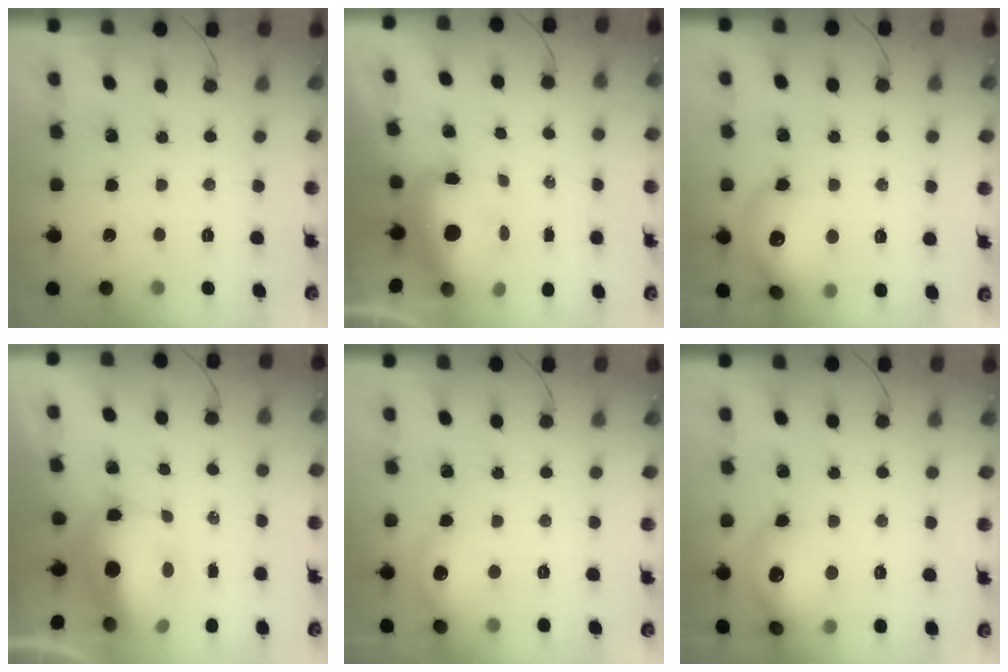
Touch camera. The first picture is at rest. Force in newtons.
{"total": 11.0, "press": 10.7, "slide": 2.6}
{"total": 15.5, "press": 15.4, "slide": 1.7}
{"total": 11.7, "press": 11.5, "slide": 2.4}
{"total": 10.0, "press": 8.8, "slide": 4.8}
{"total": 16.2, "press": 16.2, "slide": 1.5}